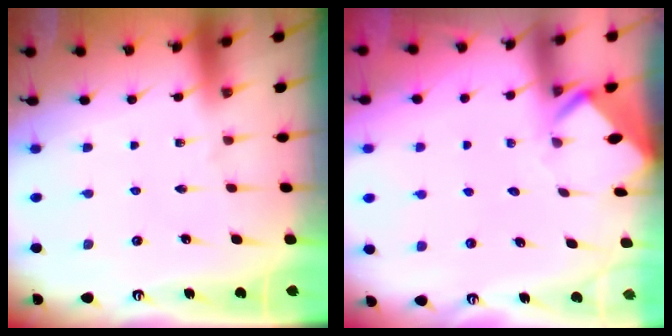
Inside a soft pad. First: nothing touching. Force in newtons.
{"total": 3.6, "press": 3.6, "slide": 0.3}